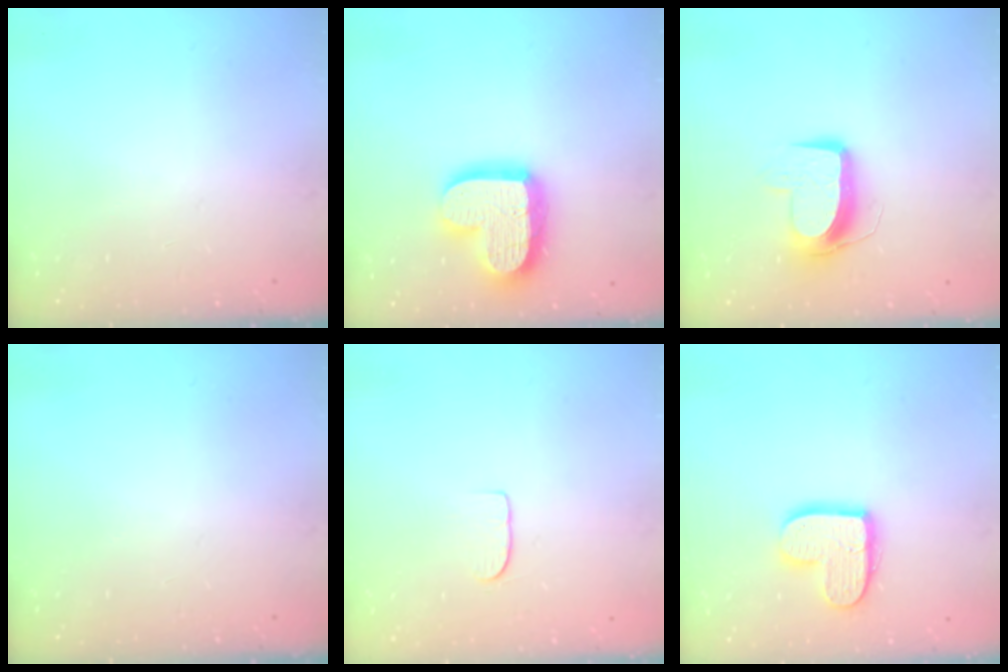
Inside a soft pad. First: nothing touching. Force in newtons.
{"total": 17.7, "press": 17.6, "slide": 1.3}
{"total": 10.3, "press": 10.3, "slide": 0.2}
{"total": 0.0}
{"total": 4.9, "press": 4.9, "slide": 0.3}
{"total": 12.6, "press": 12.6, "slide": 0.9}